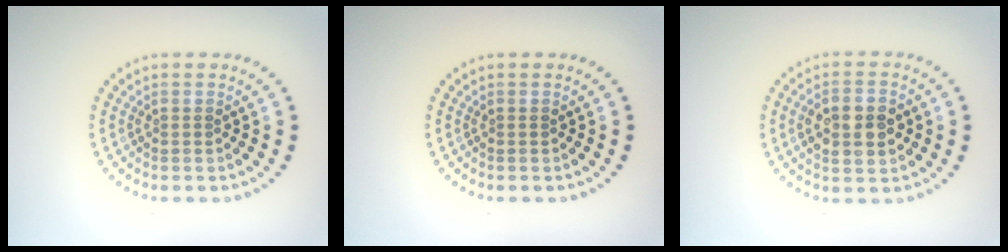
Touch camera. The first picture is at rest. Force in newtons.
{"total": 0.0}
{"total": 4.3, "press": 4.3, "slide": 0.4}